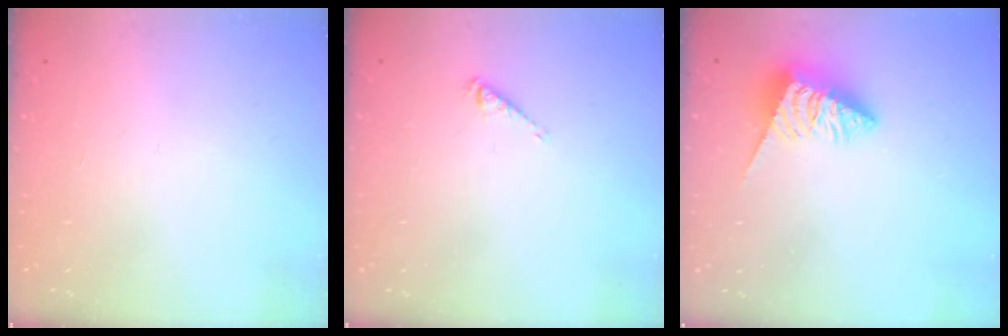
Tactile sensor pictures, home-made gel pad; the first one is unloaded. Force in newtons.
{"total": 3.4, "press": 3.4, "slide": 0.3}
{"total": 3.7, "press": 3.7, "slide": 0.1}